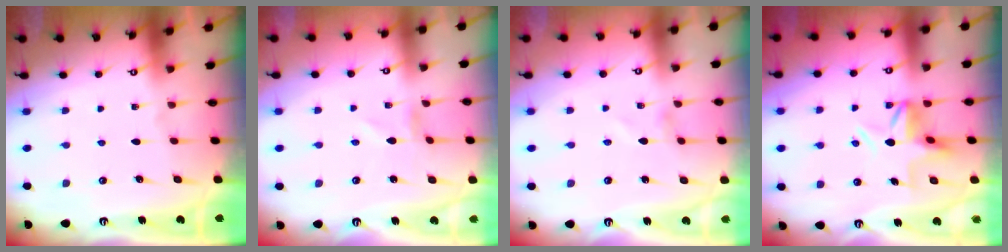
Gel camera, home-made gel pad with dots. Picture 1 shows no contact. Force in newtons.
{"total": 0.7, "press": 0.7, "slide": 0.2}
{"total": 0.8, "press": 0.8, "slide": 0.1}
{"total": 6.0, "press": 6.0, "slide": 0.4}